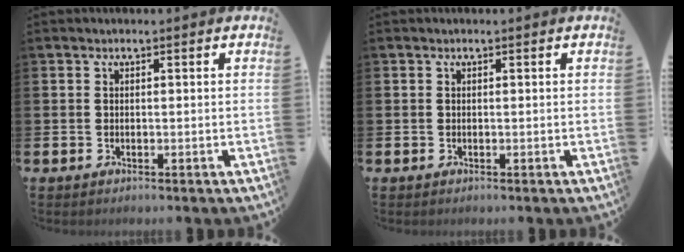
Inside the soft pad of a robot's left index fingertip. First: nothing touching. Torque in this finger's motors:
{"motor_torque": [-0.06, 0.05, 0.00, 0.01]}